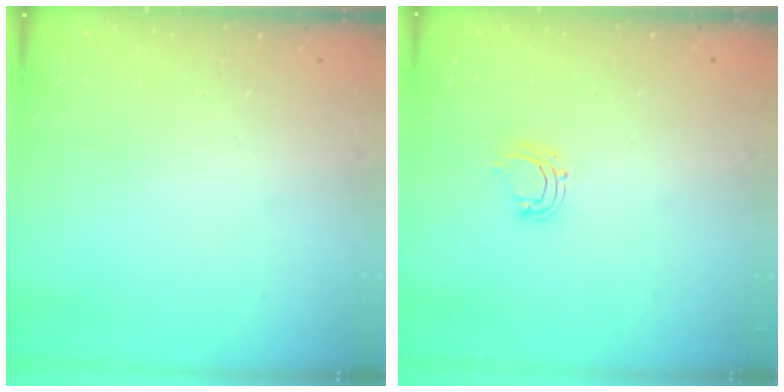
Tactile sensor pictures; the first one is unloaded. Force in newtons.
{"total": 6.2, "press": 6.1, "slide": 0.5}